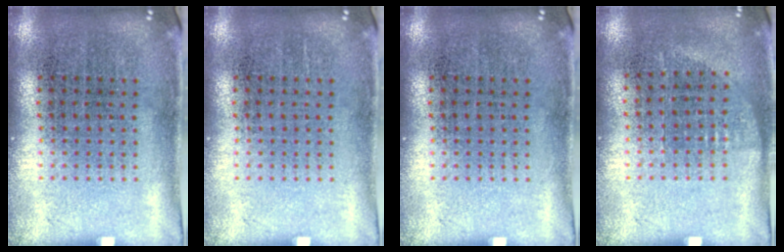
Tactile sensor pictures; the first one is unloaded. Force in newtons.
{"total": 0.0}
{"total": 0.0}
{"total": 0.6, "press": 0.6, "slide": 0.3}